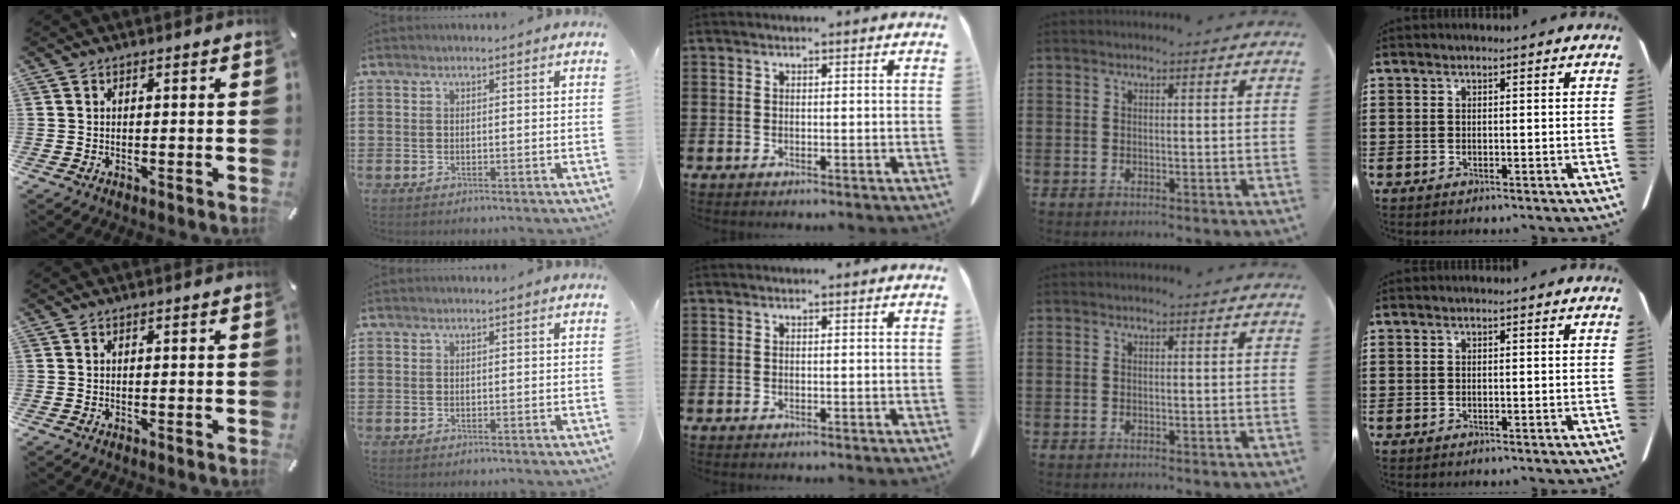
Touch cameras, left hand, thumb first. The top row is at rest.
{}